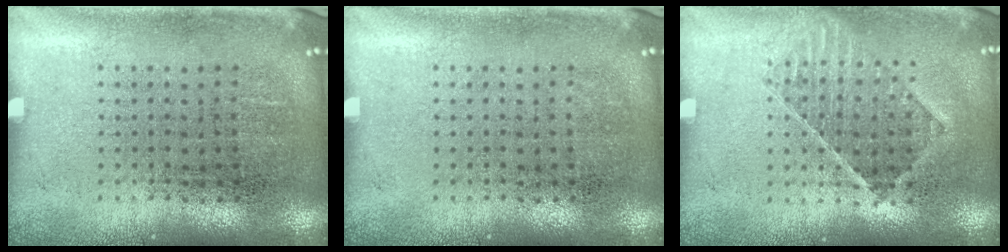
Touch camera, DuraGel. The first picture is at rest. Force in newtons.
{"total": 0.0}
{"total": 1.2, "press": 1.1, "slide": 0.5}